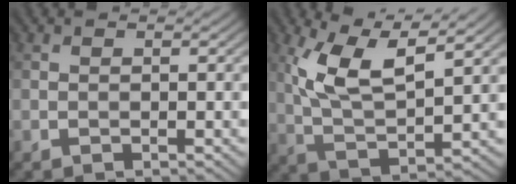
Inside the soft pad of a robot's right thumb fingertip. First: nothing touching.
{"total": 10.3, "force": [5.0, 3.3, 8.4], "torque": [-0.183, 0.006, 0.098]}